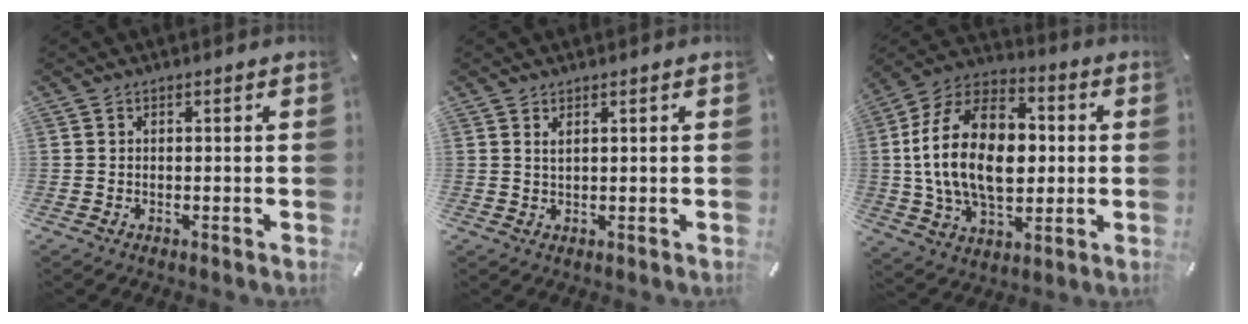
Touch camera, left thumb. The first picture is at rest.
{"total": 1.4, "force": [0.9, 0.3, 1.1], "torque": [-0.022, 0.000, 0.015]}
{"total": 22.4, "force": [-0.3, 14.9, 16.7], "torque": [-0.344, 0.015, -0.008]}